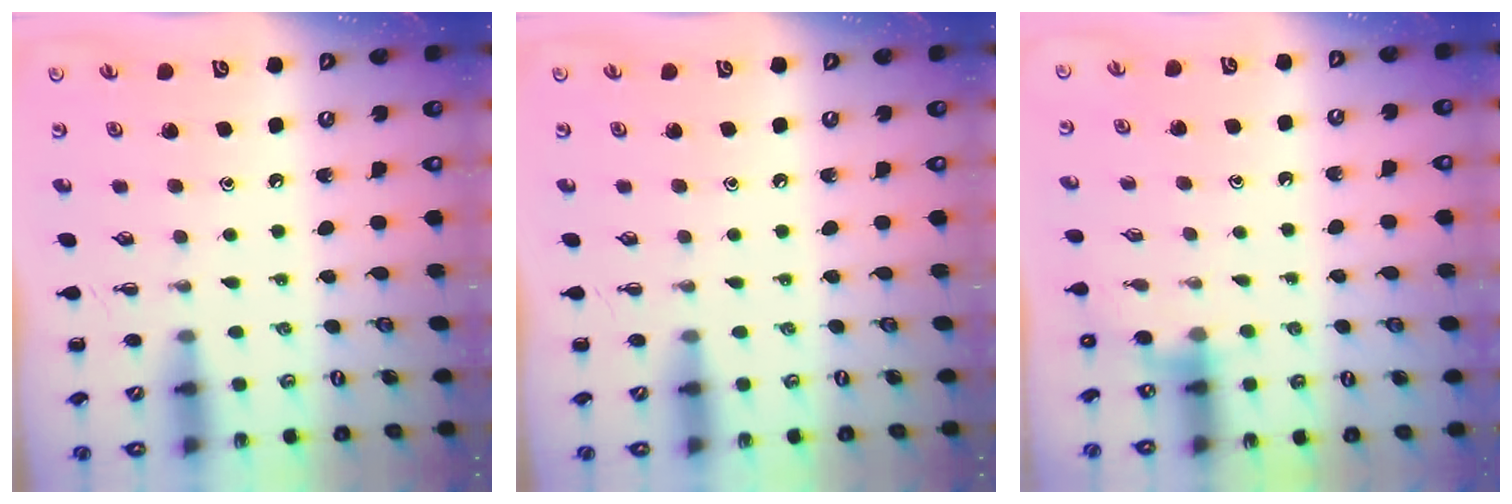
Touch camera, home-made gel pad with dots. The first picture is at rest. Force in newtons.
{"total": 0.0}
{"total": 3.6, "press": 3.5, "slide": 1.0}